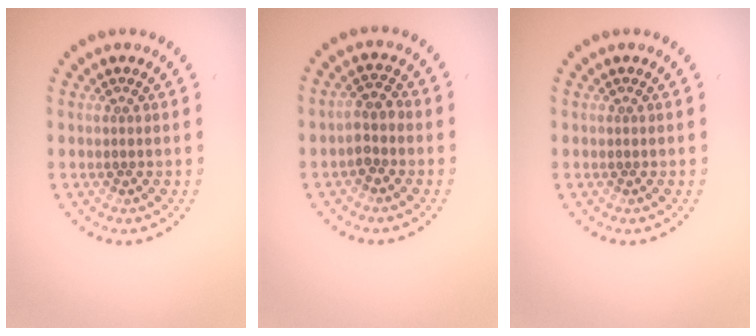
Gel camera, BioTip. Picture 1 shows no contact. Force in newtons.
{"total": 2.0, "press": 1.7, "slide": 1.0}
{"total": 0.0}